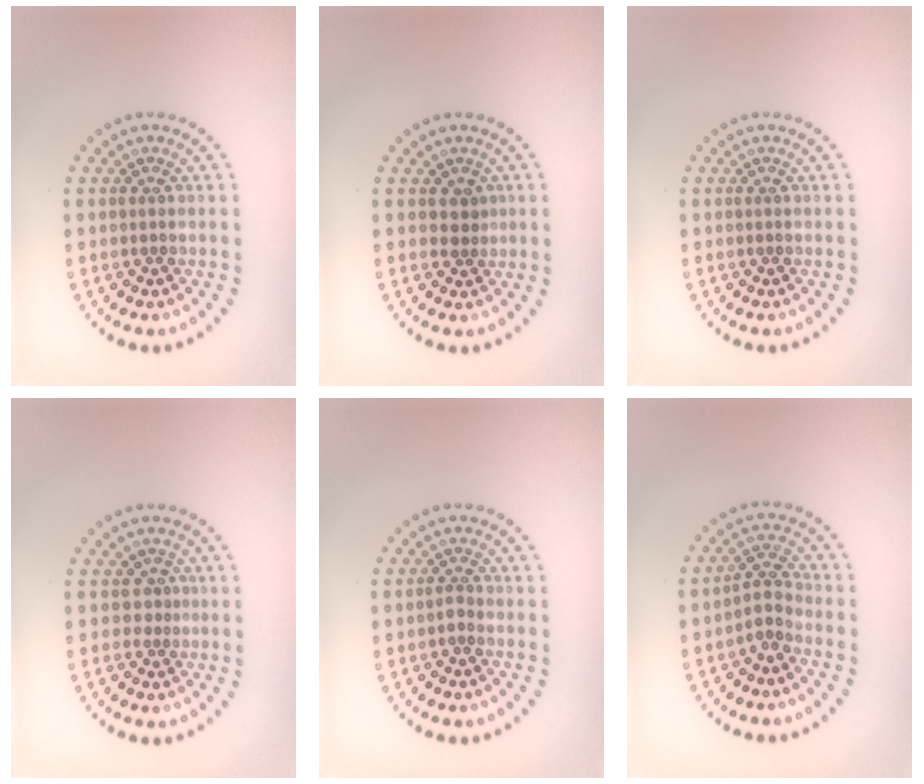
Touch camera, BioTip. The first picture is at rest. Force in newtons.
{"total": 1.3, "press": 1.0, "slide": 0.8}
{"total": 0.0}
{"total": 1.1, "press": 0.3, "slide": 1.0}
{"total": 0.9, "press": 0.6, "slide": 0.7}
{"total": 2.2, "press": 1.7, "slide": 1.4}